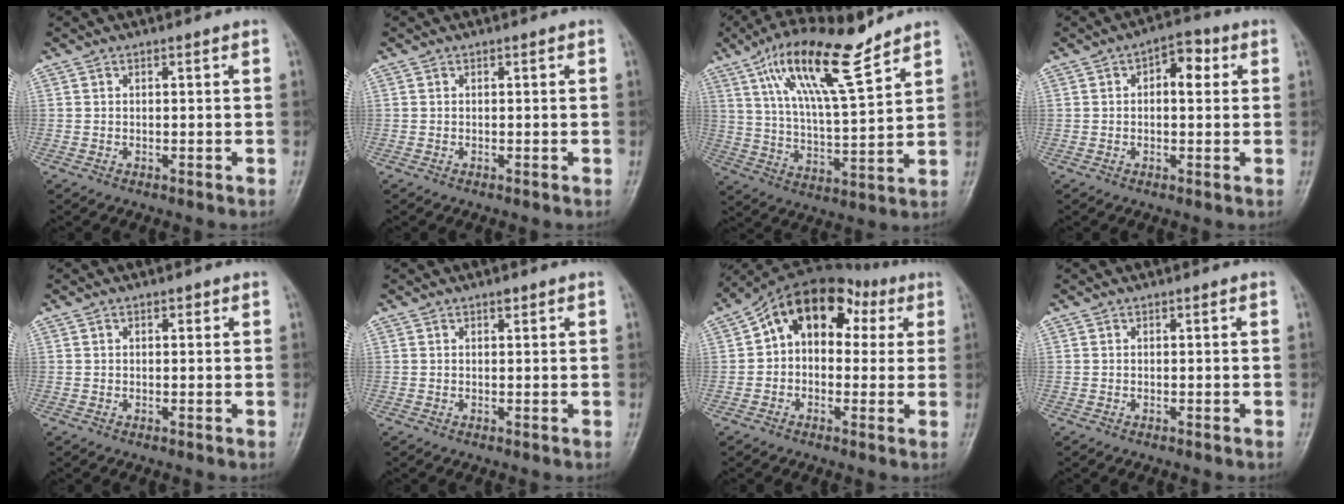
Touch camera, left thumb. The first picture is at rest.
{"total": 0.0}
{"total": 16.2, "force": [10.4, 3.6, 11.8], "torque": [-0.203, -0.043, 0.195]}
{"total": 5.9, "force": [1.5, 3.3, 4.7], "torque": [-0.047, 0.009, 0.012]}
{"total": 0.9, "force": [0.4, 0.6, 0.6], "torque": [-0.002, 0.001, 0.003]}
{"total": 0.7, "force": [0.5, 0.3, 0.3], "torque": [-0.001, -0.002, 0.006]}
{"total": 12.8, "force": [3.1, 8.9, 8.7], "torque": [-0.092, 0.039, 0.036]}
{"total": 0.0}